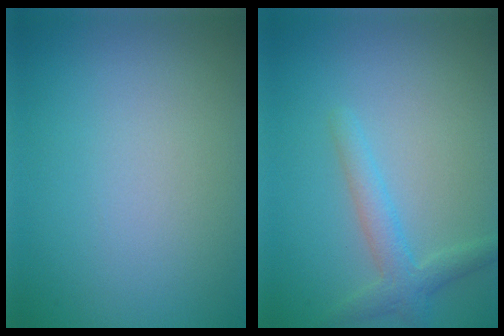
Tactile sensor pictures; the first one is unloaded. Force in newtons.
{"total": 2.5, "press": 2.5, "slide": 0.1}